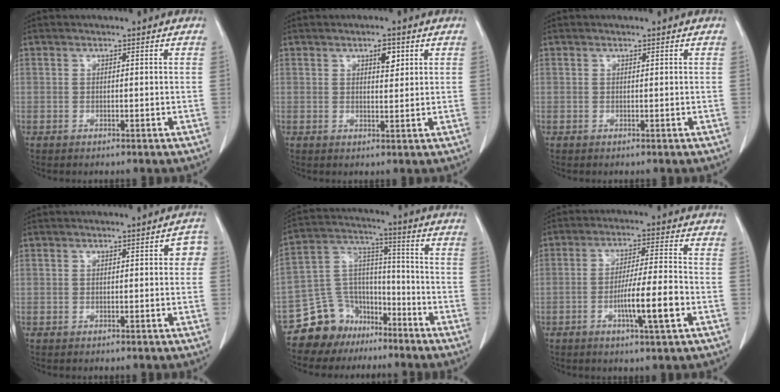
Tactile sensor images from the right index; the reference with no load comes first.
{"total": 2.8, "force": [1.4, 1.0, 2.1], "torque": [-0.034, -0.003, 0.023]}
{"total": 0.0}
{"total": 2.3, "force": [0.3, 1.1, 2.0], "torque": [-0.008, 0.009, -0.001]}
{"total": 11.1, "force": [-8.4, 7.2, 1.3], "torque": [-0.030, 0.068, -0.145]}
{"total": 8.6, "force": [-2.9, 0.0, 8.1], "torque": [-0.138, -0.003, -0.050]}